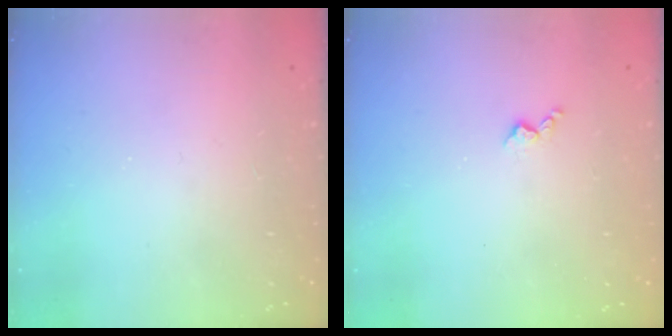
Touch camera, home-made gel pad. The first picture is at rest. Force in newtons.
{"total": 3.3, "press": 3.2, "slide": 0.6}